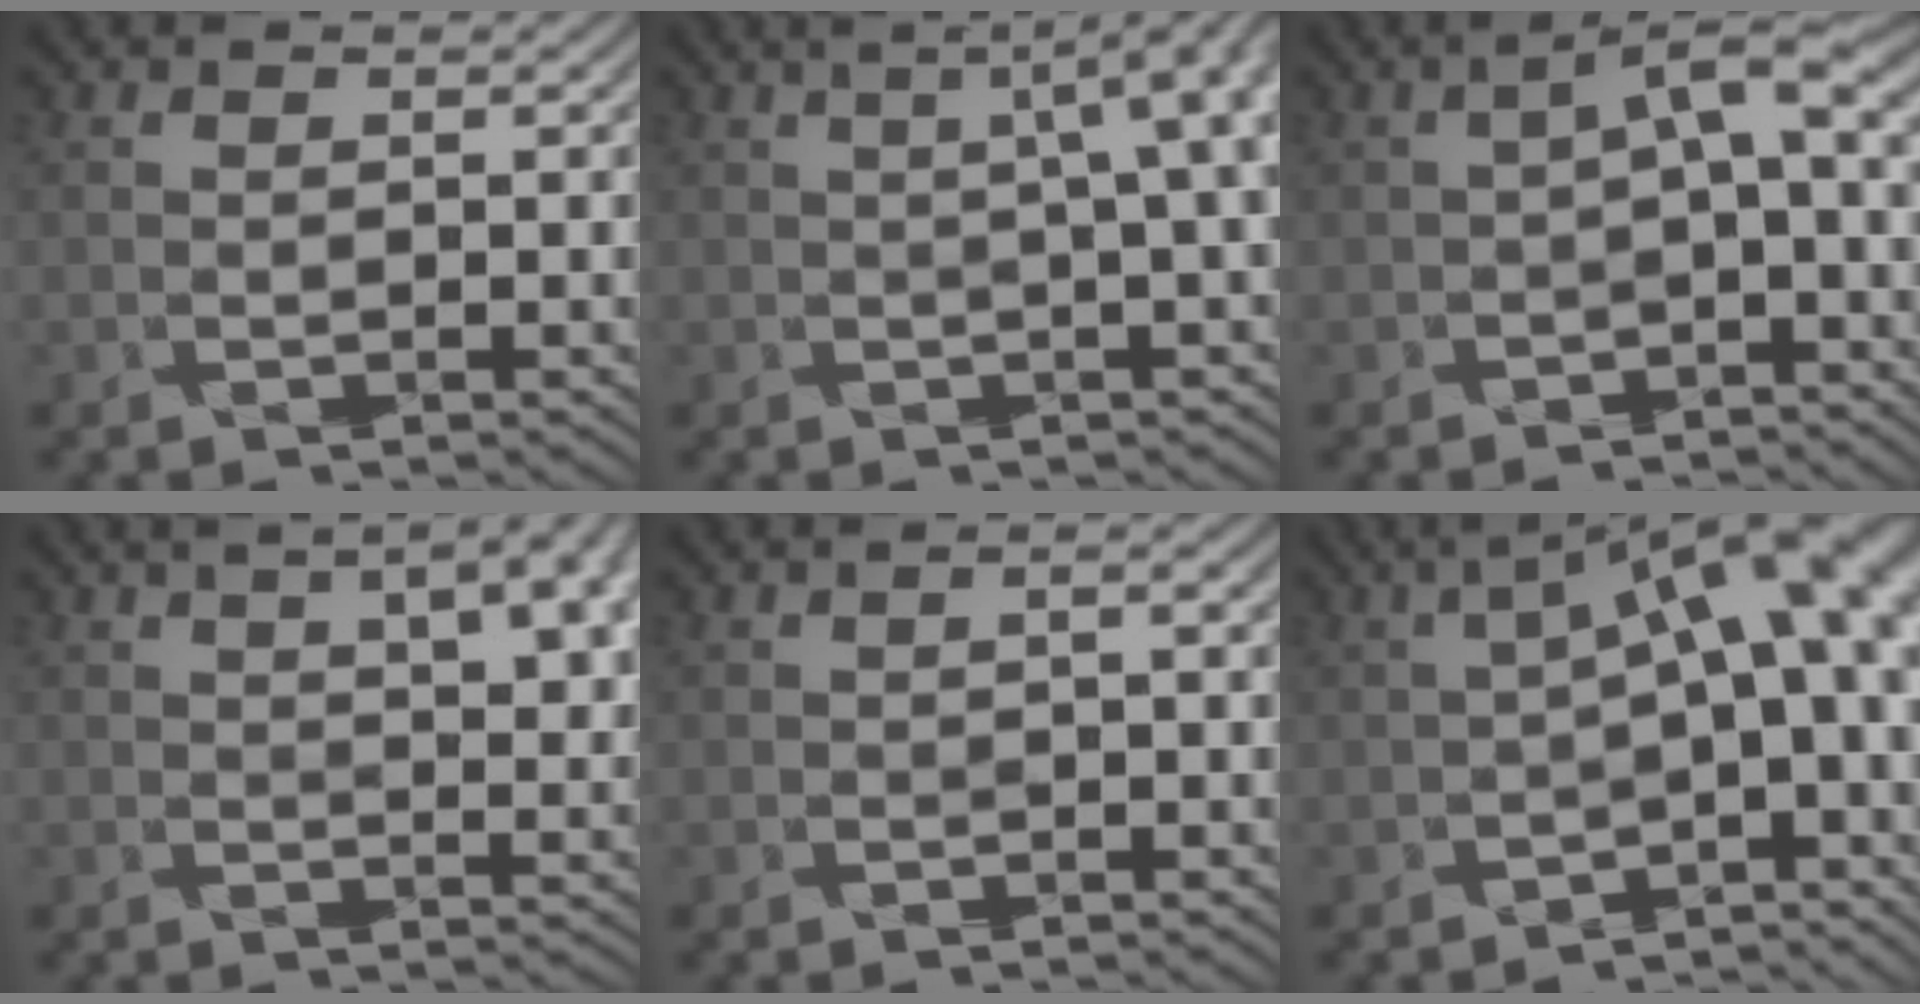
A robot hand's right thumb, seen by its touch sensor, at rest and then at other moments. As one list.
[{"total": 6.8, "force": [1.1, 1.2, 6.6], "torque": [-0.107, 0.010, 0.023]}, {"total": 4.5, "force": [-0.5, 1.3, 4.3], "torque": [-0.081, 0.009, -0.011]}, {"total": 9.2, "force": [3.7, 4.2, 7.3], "torque": [-0.102, 0.014, 0.062]}, {"total": 1.1, "force": [-0.4, 0.1, 1.0], "torque": [-0.030, 0.001, -0.004]}, {"total": 13.7, "force": [-0.6, 5.6, 12.4], "torque": [-0.178, -0.003, 0.005]}]